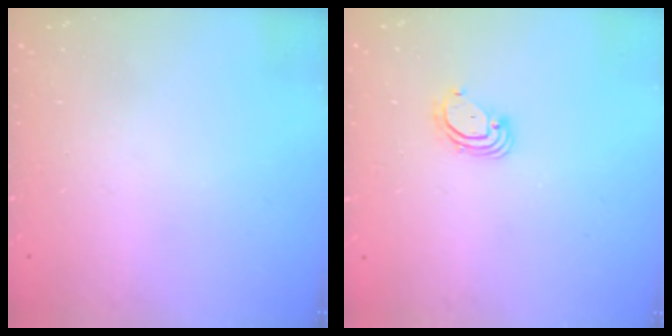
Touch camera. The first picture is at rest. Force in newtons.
{"total": 3.9, "press": 3.9, "slide": 0.1}